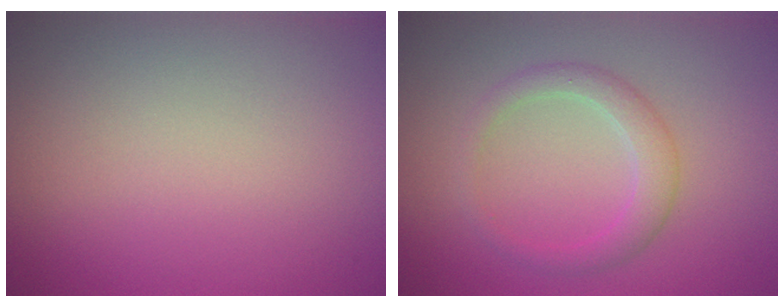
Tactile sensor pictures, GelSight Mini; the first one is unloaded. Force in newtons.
{"total": 2.5, "press": 2.5, "slide": 0.2}